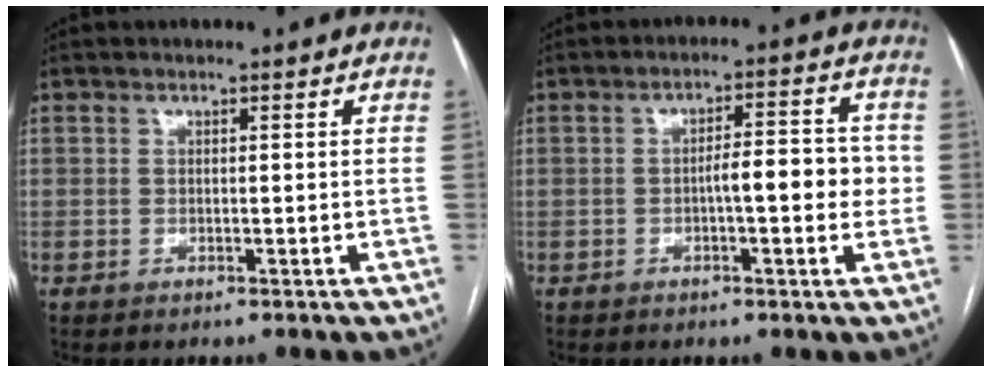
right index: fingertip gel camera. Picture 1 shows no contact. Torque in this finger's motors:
{"motor_torque": [1.06, -0.03, 0.51, 0.11]}